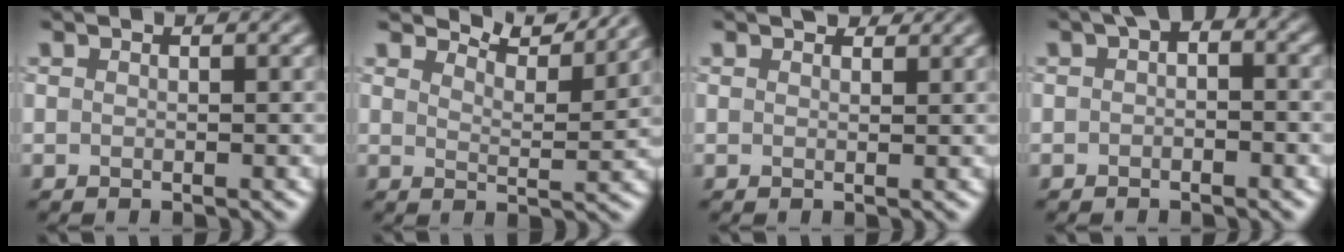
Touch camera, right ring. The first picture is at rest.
{"total": 5.2, "force": [4.9, 0.6, 1.6], "torque": [-0.033, 0.003, 0.068]}
{"total": 1.6, "force": [1.4, 0.7, 0.6], "torque": [-0.011, -0.003, 0.019]}
{"total": 2.0, "force": [0.2, 1.2, 1.5], "torque": [-0.020, 0.008, -0.003]}